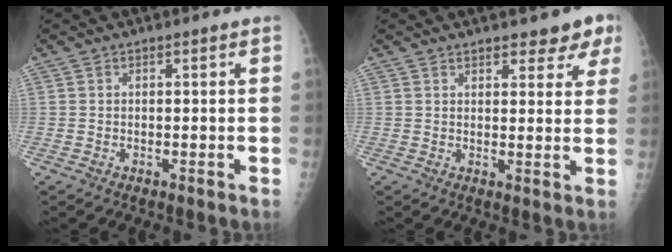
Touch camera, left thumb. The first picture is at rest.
{"total": 6.3, "force": [4.6, 2.7, 3.3], "torque": [-0.007, -0.020, 0.052]}